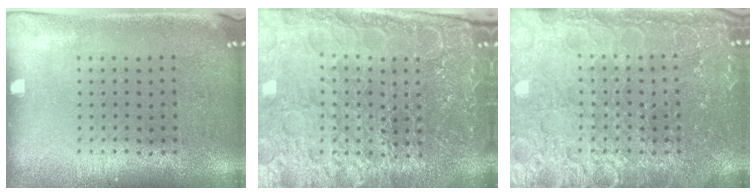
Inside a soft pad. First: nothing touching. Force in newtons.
{"total": 5.4, "press": 4.9, "slide": 2.2}
{"total": 4.3, "press": 4.3, "slide": 0.5}